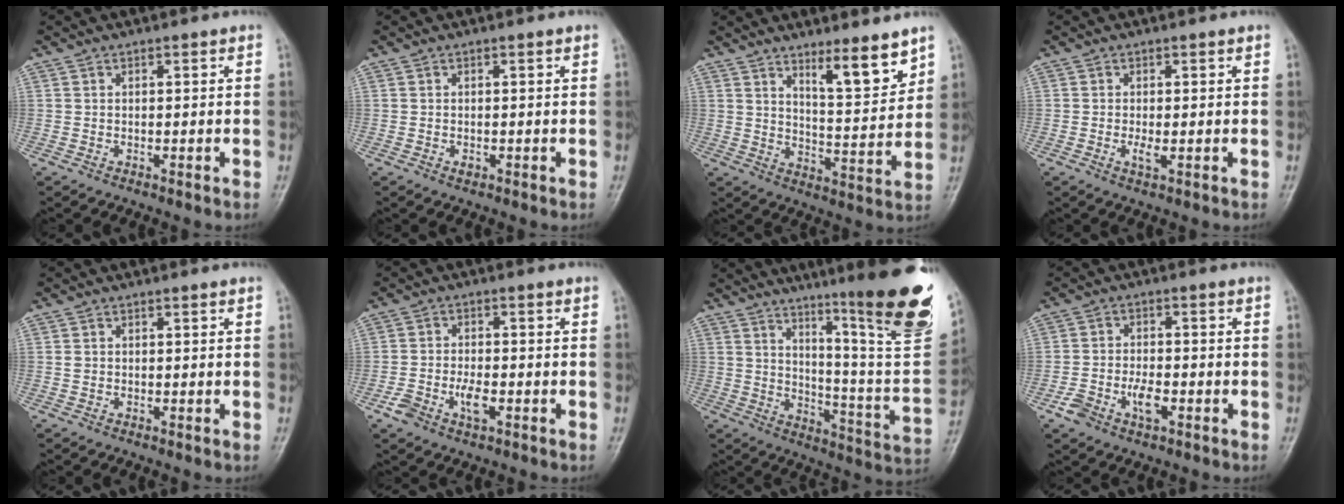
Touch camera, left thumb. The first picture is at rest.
{"total": 0.7, "force": [-0.2, 0.4, 0.5], "torque": [-0.004, 0.003, -0.001]}
{"total": 9.6, "force": [6.8, 1.8, 6.6], "torque": [-0.089, -0.061, 0.112]}
{"total": 1.5, "force": [-0.2, 0.4, 1.4], "torque": [-0.025, -0.003, -0.003]}
{"total": 0.7, "force": [0.0, 0.6, 0.3], "torque": [-0.005, 0.005, 0.004]}
{"total": 5.4, "force": [-2.2, 2.8, 4.1], "torque": [-0.081, 0.015, -0.038]}
{"total": 25.5, "force": [15.0, 2.8, 20.4], "torque": [-0.255, -0.089, 0.219]}
{"total": 6.1, "force": [-2.7, 3.3, 4.4], "torque": [-0.088, 0.018, -0.047]}